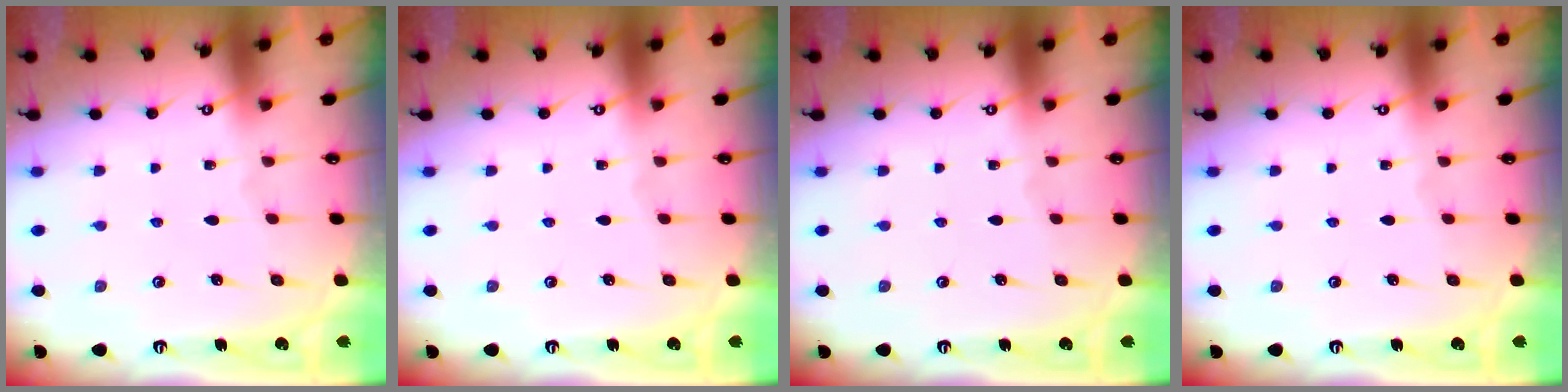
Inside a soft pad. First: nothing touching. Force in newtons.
{"total": 0.0}
{"total": 0.0}
{"total": 0.0}